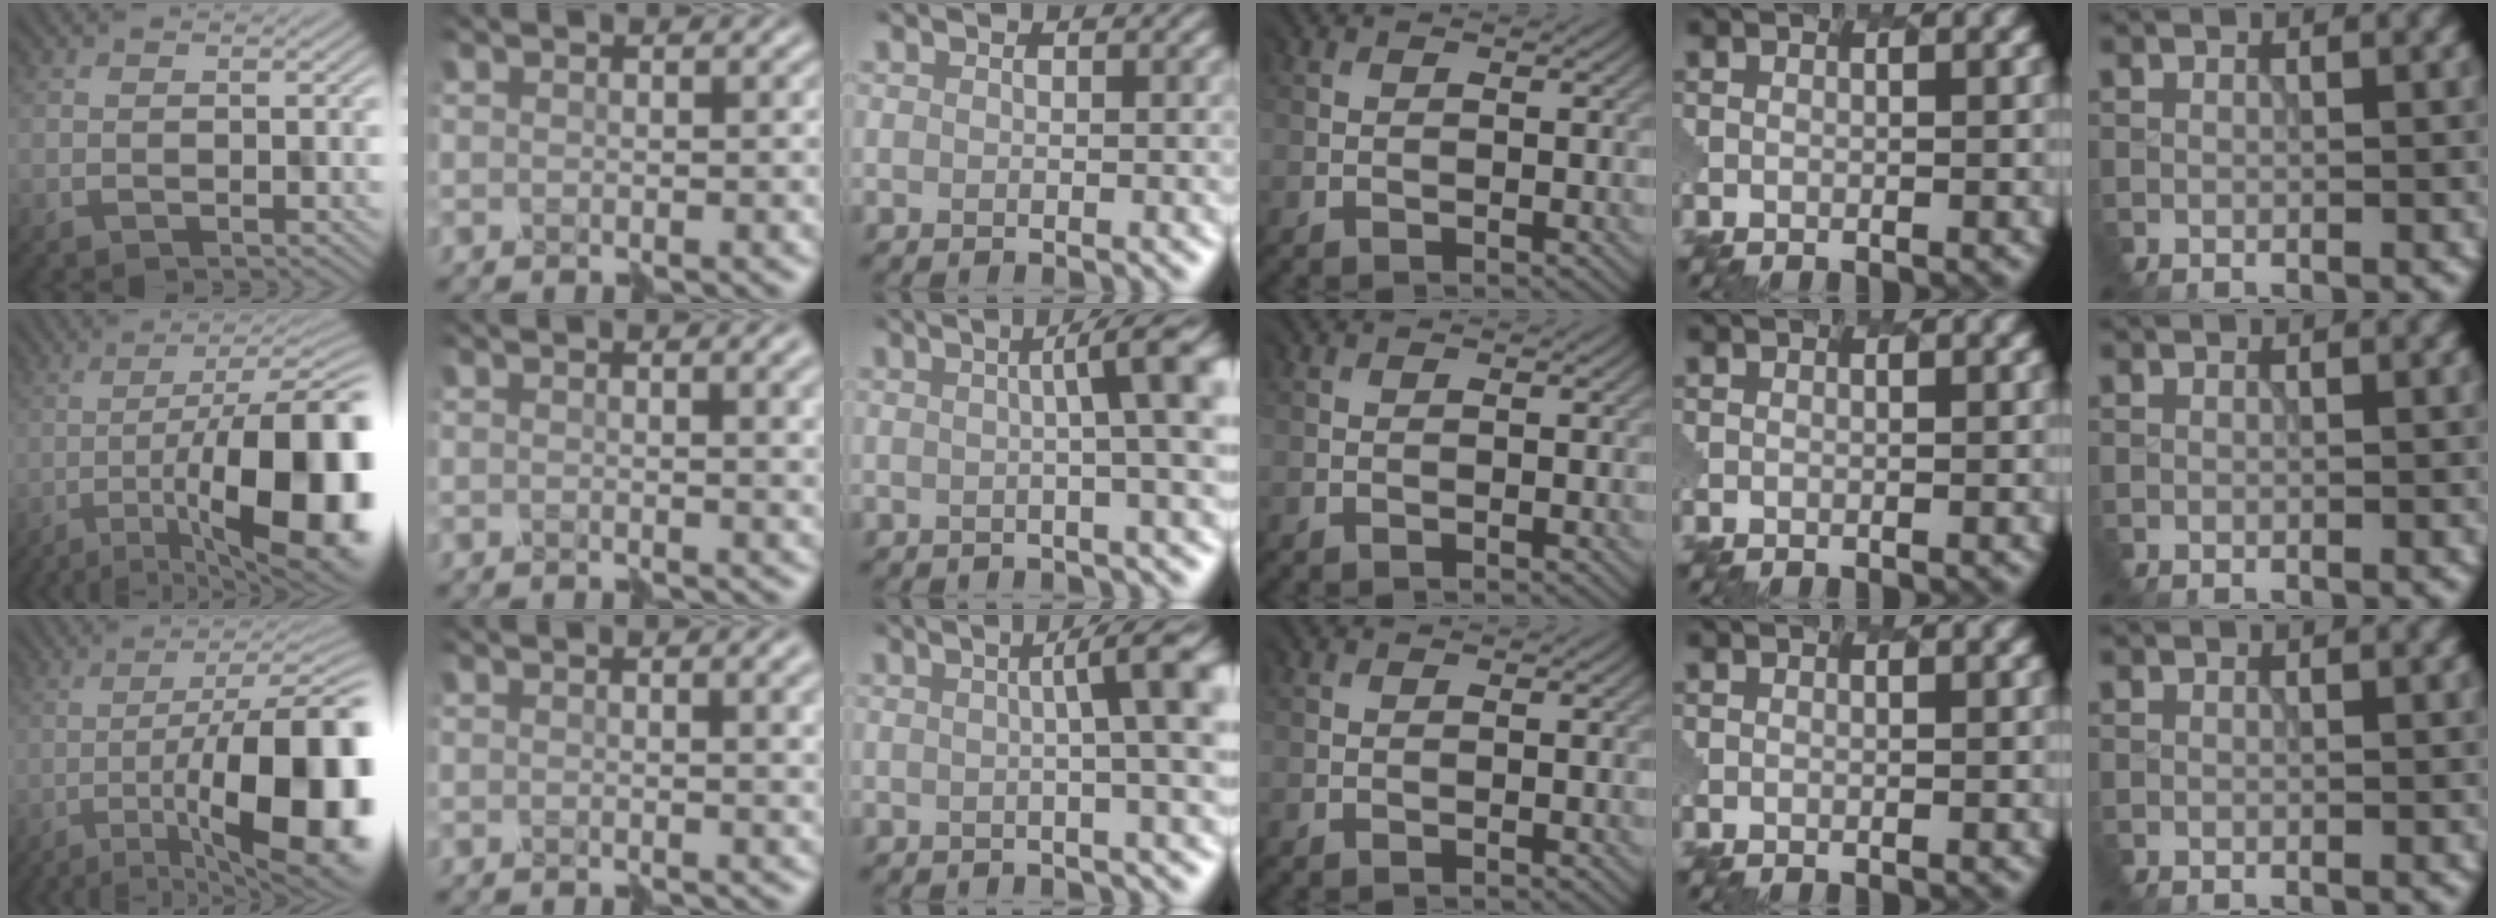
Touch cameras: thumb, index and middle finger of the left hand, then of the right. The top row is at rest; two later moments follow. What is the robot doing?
{"motion": "disassemble", "object": "hinged jar"}